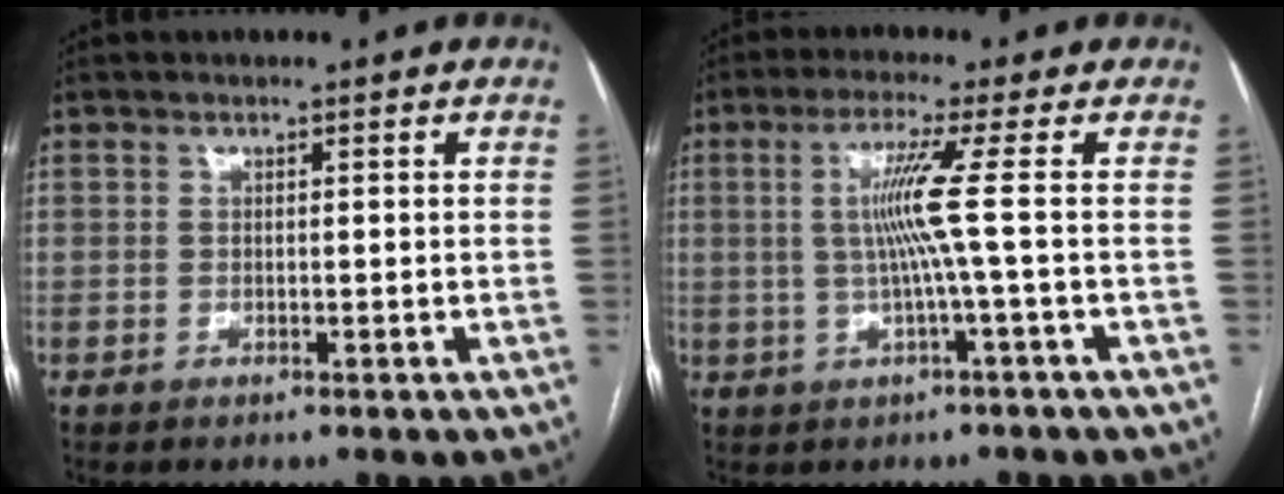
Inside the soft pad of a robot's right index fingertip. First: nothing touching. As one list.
[{"total": 6.3, "force": [0.2, -2.0, 5.9], "torque": [-0.121, 0.004, 0.009]}]